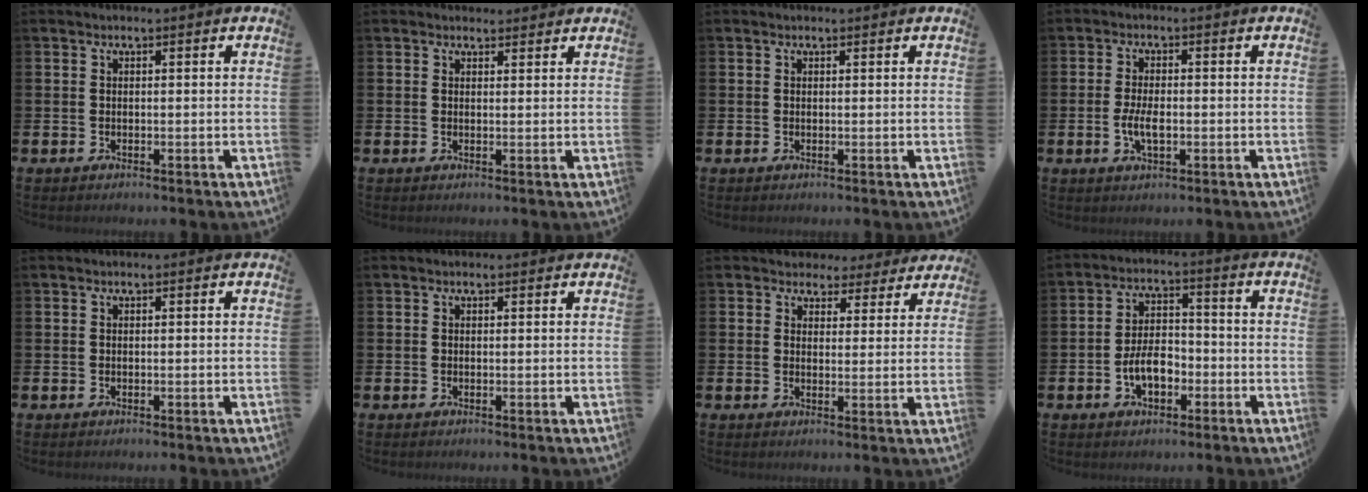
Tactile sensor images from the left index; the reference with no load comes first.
{"total": 1.5, "force": [1.4, 0.6, 0.0], "torque": [0.019, -0.006, 0.021]}
{"total": 0.0}
{"total": 3.8, "force": [-0.6, 1.7, 3.4], "torque": [-0.062, -0.002, -0.014]}
{"total": 0.0}
{"total": 0.0}
{"total": 3.7, "force": [3.0, 2.1, 0.1], "torque": [-0.006, -0.021, 0.048]}
{"total": 5.4, "force": [-2.0, 3.2, 3.8], "torque": [-0.053, 0.006, -0.040]}